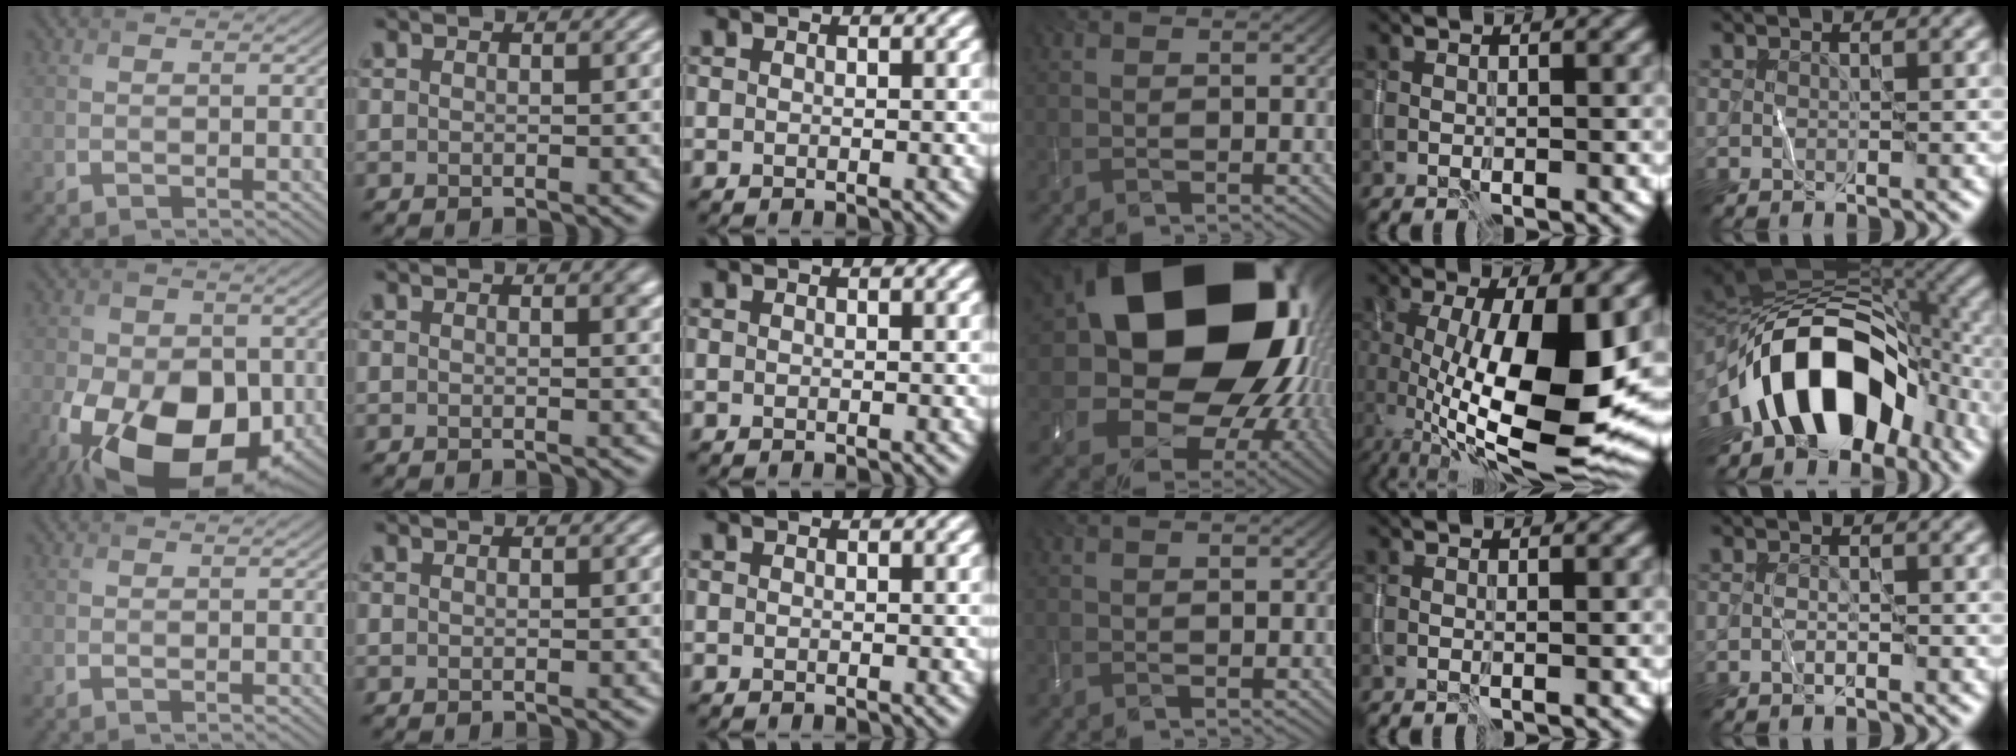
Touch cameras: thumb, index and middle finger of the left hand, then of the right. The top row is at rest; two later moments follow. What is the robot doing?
{"motion": "wipe", "object": "whiteboard"}